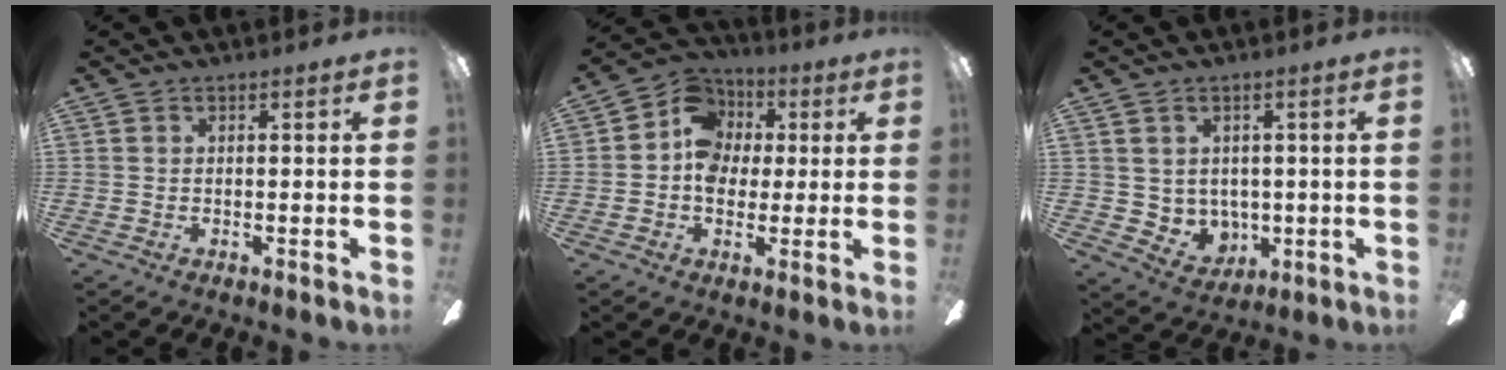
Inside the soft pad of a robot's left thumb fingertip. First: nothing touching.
{"total": 10.9, "force": [1.3, 9.7, 4.8], "torque": [-0.078, 0.017, 0.029]}
{"total": 5.0, "force": [2.1, 4.4, 0.9], "torque": [-0.033, -0.014, 0.045]}